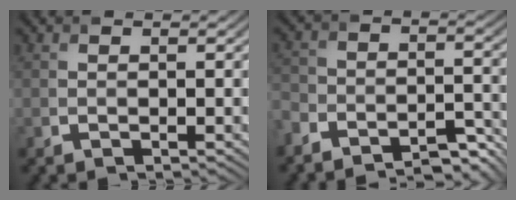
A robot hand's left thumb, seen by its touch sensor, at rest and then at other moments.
{"total": 8.4, "force": [-7.6, 2.6, 2.5], "torque": [-0.047, 0.003, -0.130]}